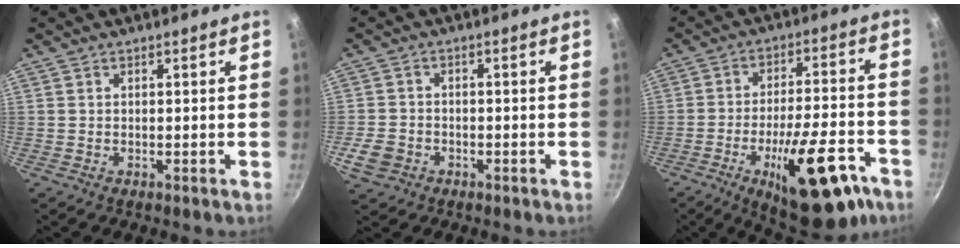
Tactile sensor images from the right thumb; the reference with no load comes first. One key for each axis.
{"total": 4.8, "fx": -2.1, "fy": 3.8, "fz": 2.0, "tx": -0.040, "ty": 0.018, "tz": -0.038}
{"total": 19.9, "fx": -9.8, "fy": 6.8, "fz": 16.0, "tx": -0.206, "ty": 0.040, "tz": -0.135}